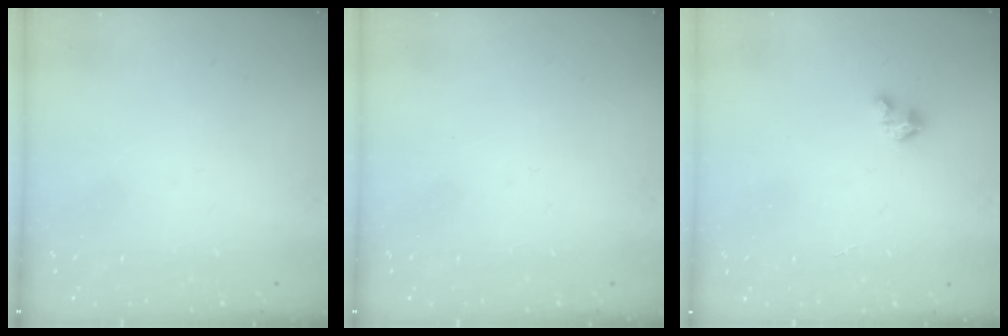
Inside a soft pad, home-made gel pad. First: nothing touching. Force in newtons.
{"total": 0.0}
{"total": 2.7, "press": 2.7, "slide": 0.2}